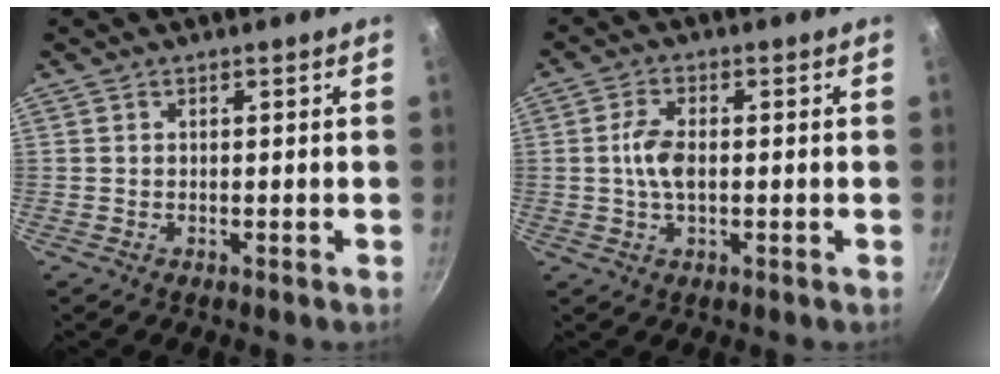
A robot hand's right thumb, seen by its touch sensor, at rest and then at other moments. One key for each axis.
{"total": 5.3, "fx": -0.1, "fy": 2.8, "fz": 4.5, "tx": -0.087, "ty": 0.009, "tz": -0.006}